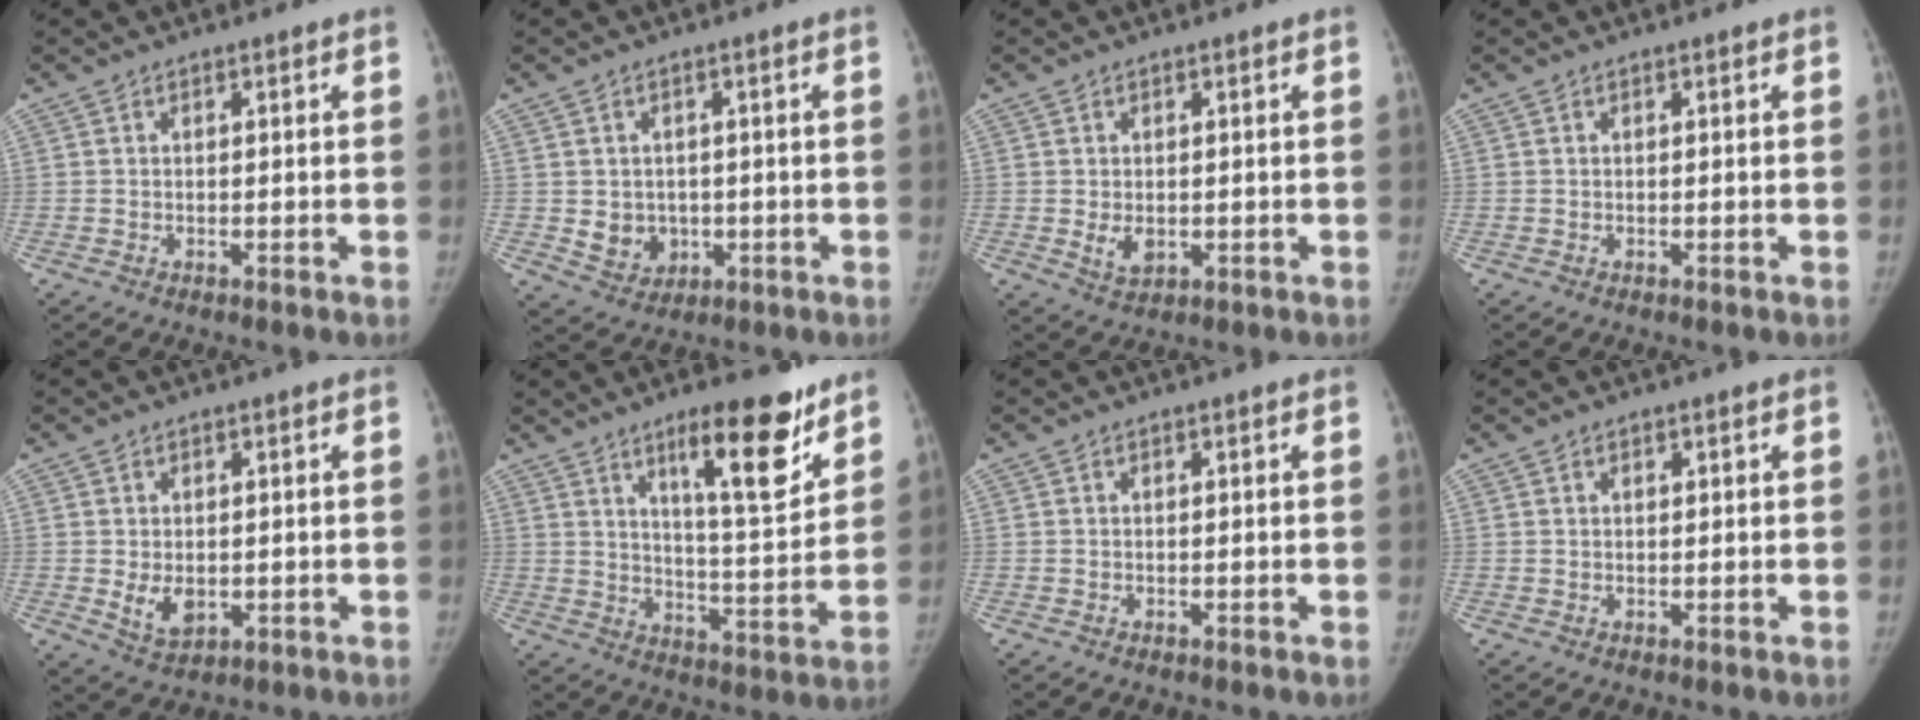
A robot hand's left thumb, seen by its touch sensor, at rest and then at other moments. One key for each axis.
{"total": 5.8, "fx": -0.4, "fy": 5.1, "fz": 2.7, "tx": -0.018, "ty": -0.001, "tz": 0.009}
{"total": 3.3, "fx": -0.2, "fy": 2.3, "fz": 2.3, "tx": -0.032, "ty": -0.006, "tz": 0.005}
{"total": 0.0}
{"total": 4.6, "fx": -0.3, "fy": 3.3, "fz": 3.3, "tx": -0.046, "ty": -0.011, "tz": 0.007}
{"total": 15.2, "fx": 9.7, "fy": 3.8, "fz": 11.1, "tx": -0.135, "ty": -0.070, "tz": 0.154}
{"total": 0.0}
{"total": 0.8, "fx": 0.5, "fy": 0.5, "fz": 0.3, "tx": 0.001, "ty": -0.002, "tz": 0.006}